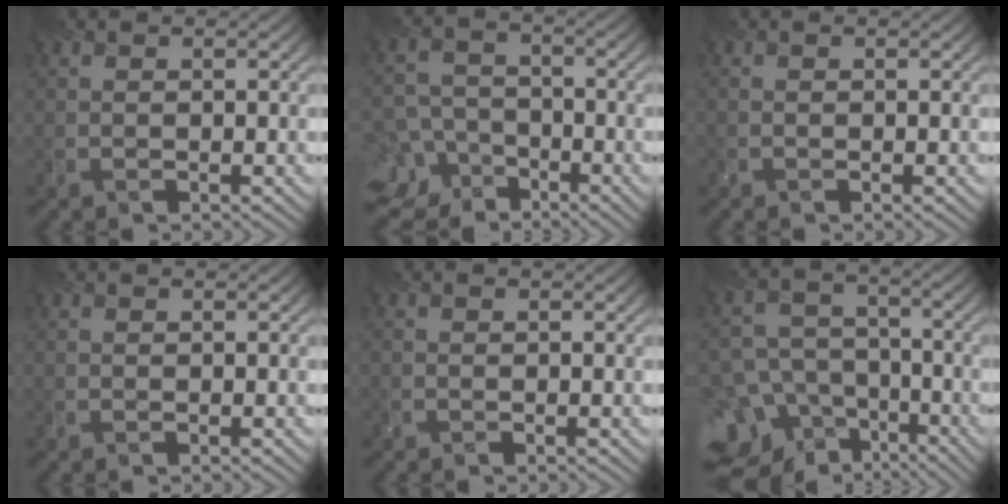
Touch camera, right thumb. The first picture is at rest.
{"total": 9.8, "force": [-6.1, 7.0, 3.2], "torque": [-0.079, -0.035, -0.111]}
{"total": 0.0}
{"total": 0.0}
{"total": 0.0}
{"total": 16.7, "force": [-9.7, 12.2, 5.9], "torque": [-0.168, -0.054, -0.150]}